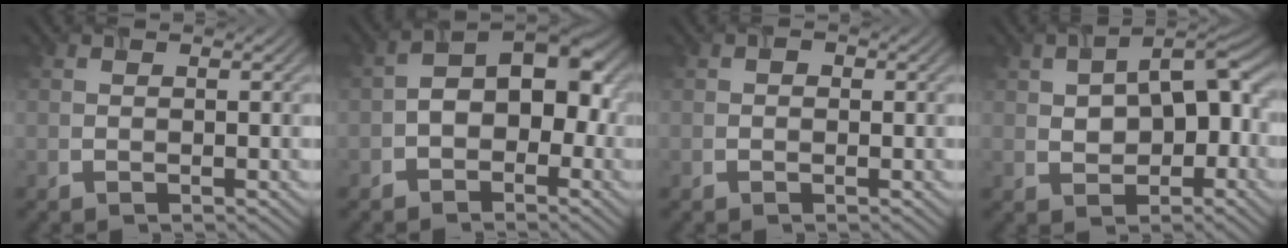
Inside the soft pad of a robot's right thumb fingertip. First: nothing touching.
{"total": 6.8, "force": [-2.2, 4.6, 4.5], "torque": [-0.046, 0.015, -0.052]}
{"total": 1.0, "force": [0.0, 0.9, 0.4], "torque": [-0.001, 0.001, -0.004]}
{"total": 7.8, "force": [-0.5, 4.9, 6.1], "torque": [-0.085, 0.013, -0.014]}